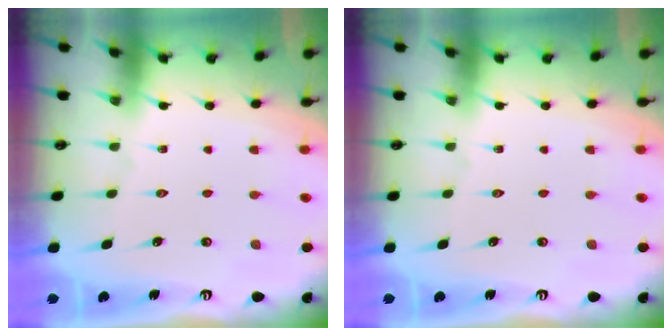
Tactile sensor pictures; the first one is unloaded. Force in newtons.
{"total": 0.0}